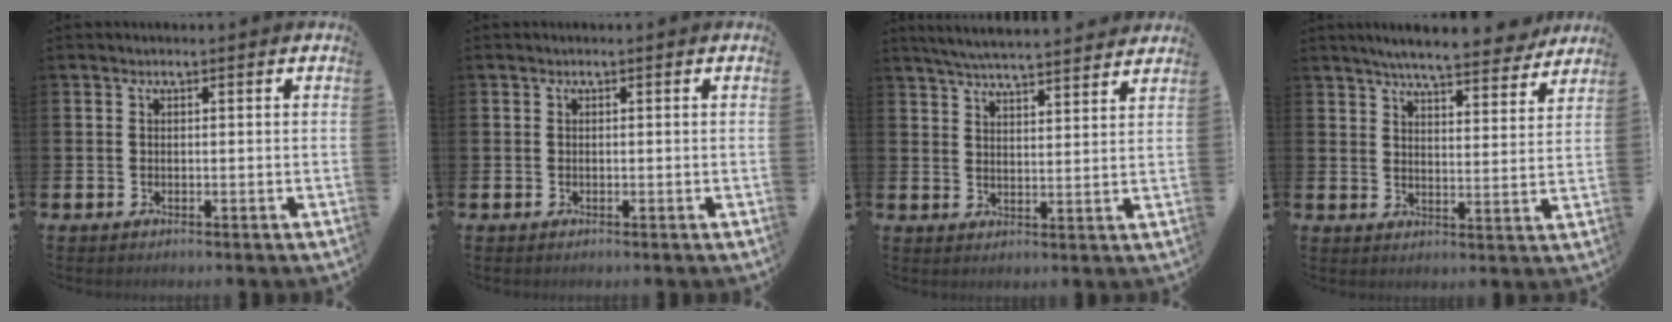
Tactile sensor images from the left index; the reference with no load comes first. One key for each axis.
{"total": 0.0}
{"total": 5.5, "fx": 5.4, "fy": -0.1, "fz": 0.9, "tx": -0.027, "ty": -0.035, "tz": 0.095}
{"total": 7.0, "fx": 6.6, "fy": 0.7, "fz": 2.2, "tx": -0.043, "ty": -0.040, "tz": 0.113}